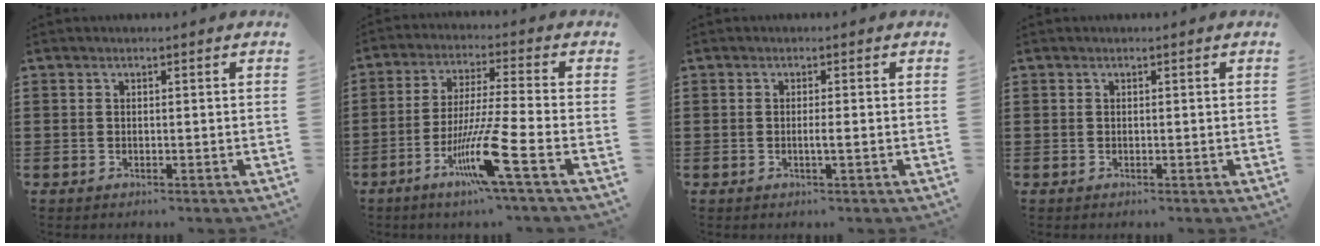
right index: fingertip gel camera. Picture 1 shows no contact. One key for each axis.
{"total": 11.0, "fx": -5.2, "fy": -0.3, "fz": 9.7, "tx": -0.192, "ty": -0.013, "tz": -0.099}
{"total": 1.3, "fx": -0.3, "fy": -0.1, "fz": 1.2, "tx": -0.021, "ty": -0.004, "tz": -0.007}
{"total": 0.0}